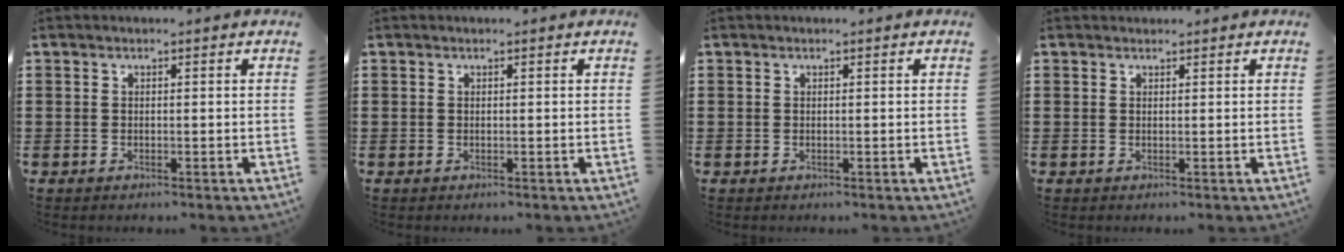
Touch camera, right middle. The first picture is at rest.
{"total": 0.0}
{"total": 0.0}
{"total": 0.6, "force": [0.5, 0.3, -0.1], "torque": [0.008, -0.002, 0.007]}